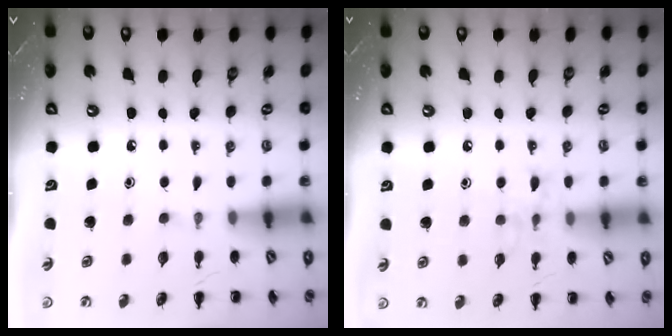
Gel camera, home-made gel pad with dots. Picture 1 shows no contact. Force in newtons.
{"total": 6.4, "press": 6.3, "slide": 1.1}